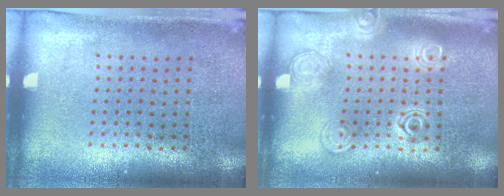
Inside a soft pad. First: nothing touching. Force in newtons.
{"total": 1.3, "press": 1.3, "slide": 0.2}